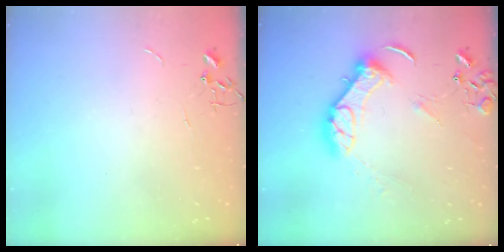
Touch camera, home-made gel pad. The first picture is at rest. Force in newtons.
{"total": 12.9, "press": 12.8, "slide": 1.7}